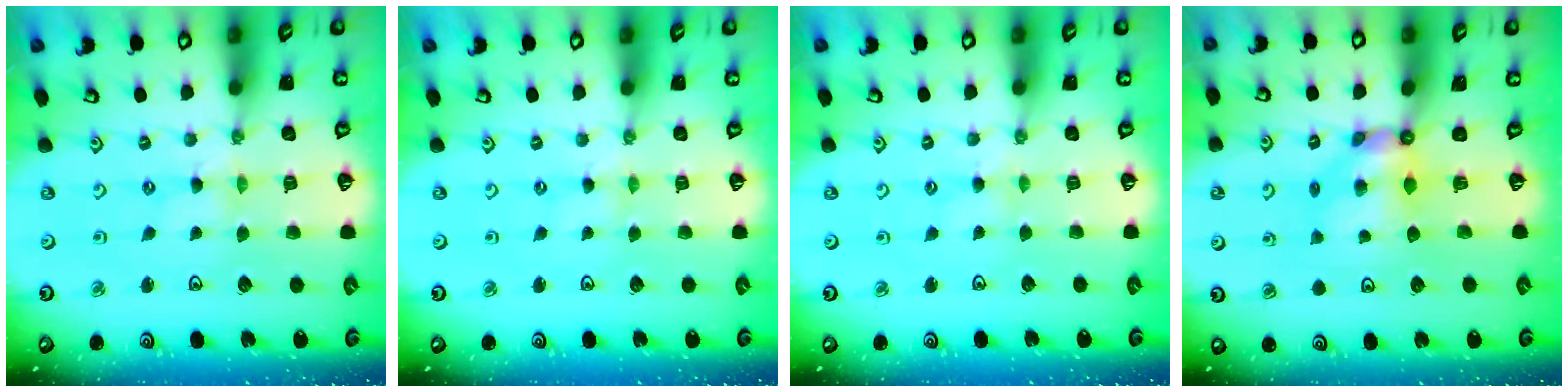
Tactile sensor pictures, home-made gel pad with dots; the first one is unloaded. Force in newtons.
{"total": 0.0}
{"total": 2.3, "press": 2.3, "slide": 0.4}
{"total": 5.4, "press": 5.4, "slide": 0.8}